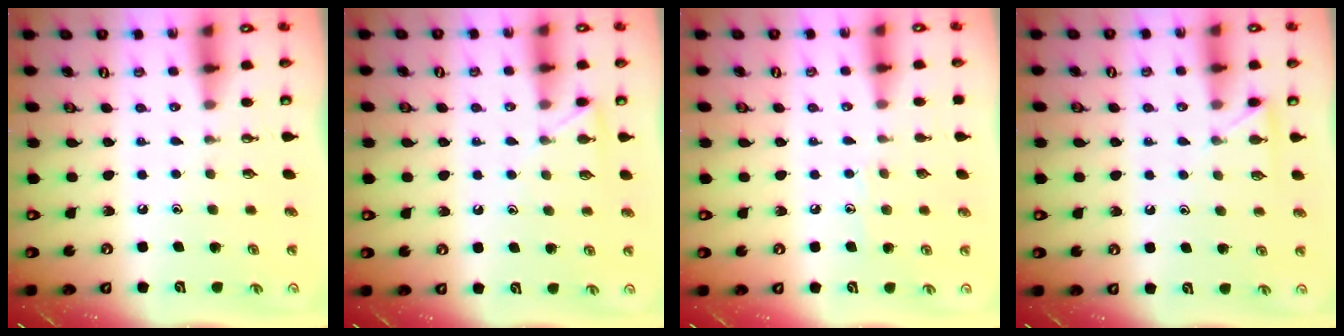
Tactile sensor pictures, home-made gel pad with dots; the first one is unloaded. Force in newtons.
{"total": 5.6, "press": 5.6, "slide": 0.7}
{"total": 5.1, "press": 5.1, "slide": 0.5}
{"total": 4.8, "press": 4.7, "slide": 0.5}